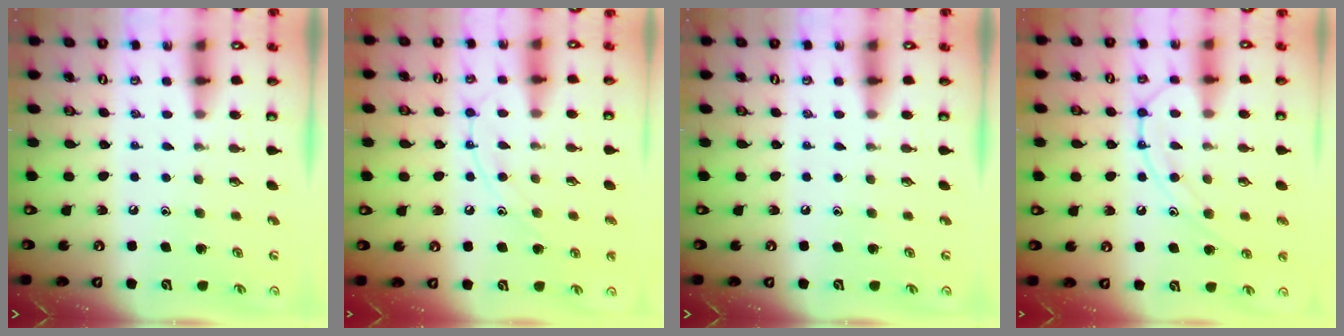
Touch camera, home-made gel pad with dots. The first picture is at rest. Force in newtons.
{"total": 9.3, "press": 9.3, "slide": 0.4}
{"total": 0.0}
{"total": 13.0, "press": 12.9, "slide": 1.2}